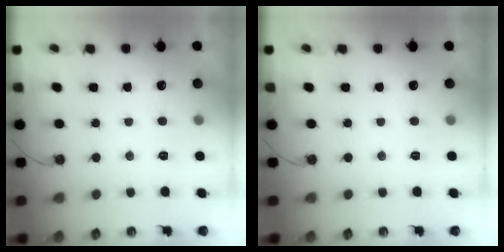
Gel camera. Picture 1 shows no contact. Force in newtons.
{"total": 0.0}